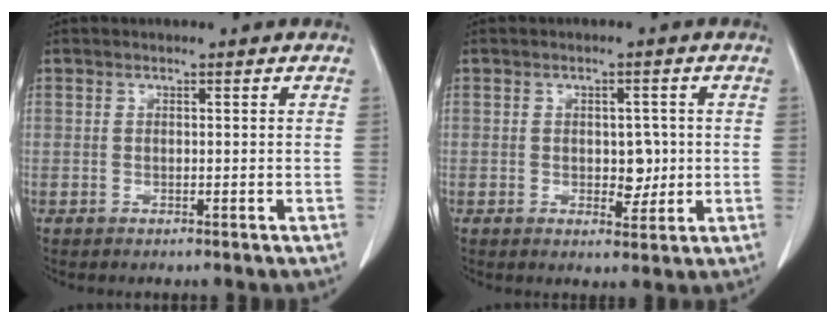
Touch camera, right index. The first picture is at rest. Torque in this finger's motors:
{"motor_torque": [0.01, 0.09, 0.02, 0.00]}